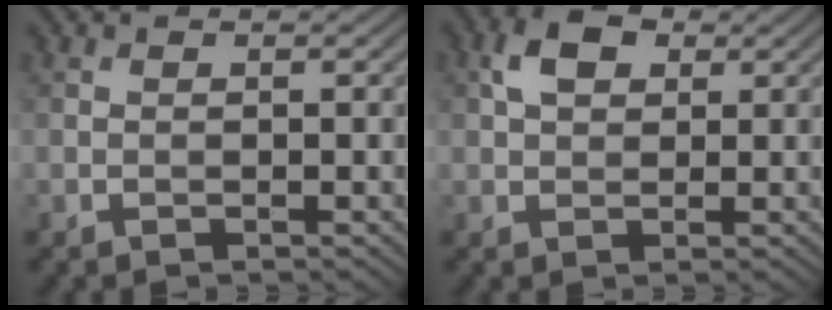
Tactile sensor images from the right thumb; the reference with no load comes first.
{"total": 4.2, "force": [1.5, 2.8, 2.7], "torque": [-0.055, 0.010, 0.021]}